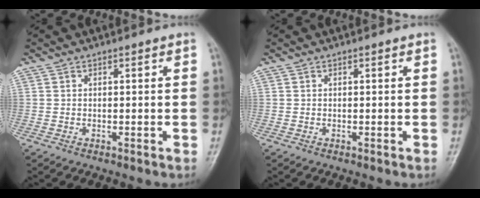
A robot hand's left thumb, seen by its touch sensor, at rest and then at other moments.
{"total": 0.0}